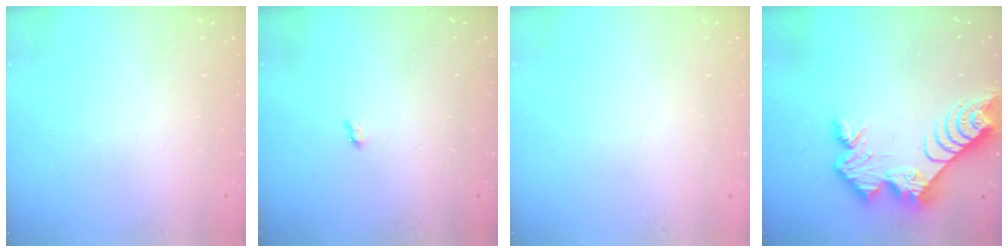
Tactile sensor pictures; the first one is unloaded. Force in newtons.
{"total": 1.7, "press": 1.6, "slide": 0.3}
{"total": 0.0}
{"total": 12.1, "press": 12.1, "slide": 0.8}